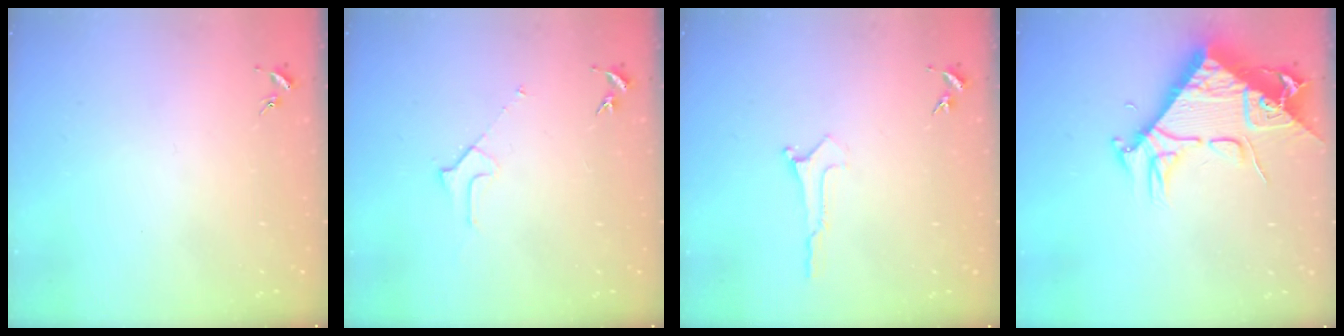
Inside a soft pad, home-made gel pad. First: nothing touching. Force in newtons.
{"total": 2.1, "press": 2.1, "slide": 0.1}
{"total": 0.0}
{"total": 9.9, "press": 9.9, "slide": 1.0}